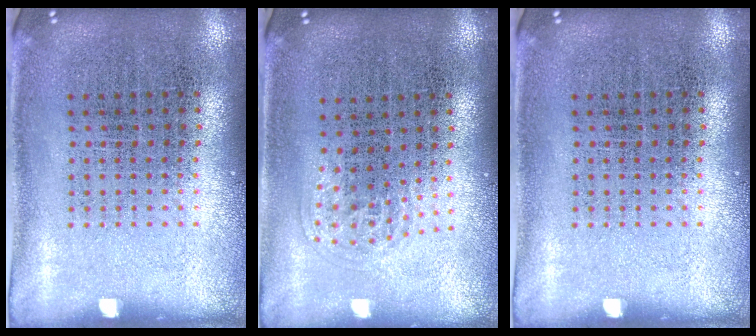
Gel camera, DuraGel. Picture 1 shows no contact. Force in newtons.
{"total": 1.0, "press": 0.6, "slide": 0.8}
{"total": 0.0}